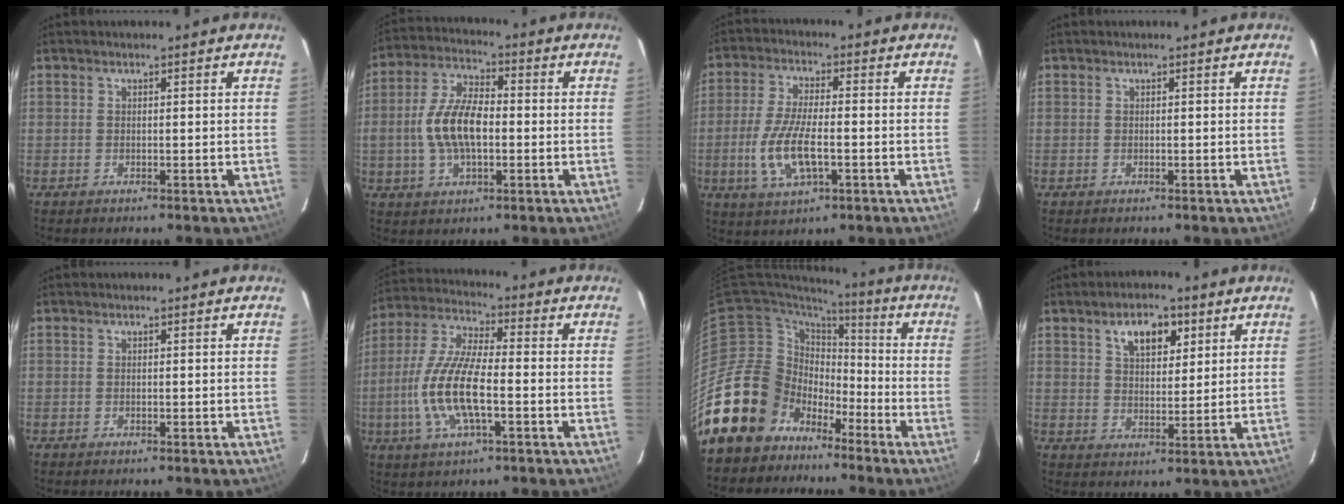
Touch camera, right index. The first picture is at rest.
{"total": 11.1, "force": [-1.3, 5.5, 9.6], "torque": [-0.196, 0.011, -0.024]}
{"total": 10.4, "force": [-2.7, 3.6, 9.4], "torque": [-0.195, -0.008, -0.050]}
{"total": 0.0}
{"total": 0.0}
{"total": 13.6, "force": [-3.3, 4.1, 12.5], "torque": [-0.263, -0.003, -0.067]}
{"total": 18.3, "force": [-10.6, 14.0, 5.2], "torque": [-0.128, 0.035, -0.174]}
{"total": 7.4, "force": [3.8, 4.0, 5.0], "torque": [-0.083, 0.013, 0.066]}